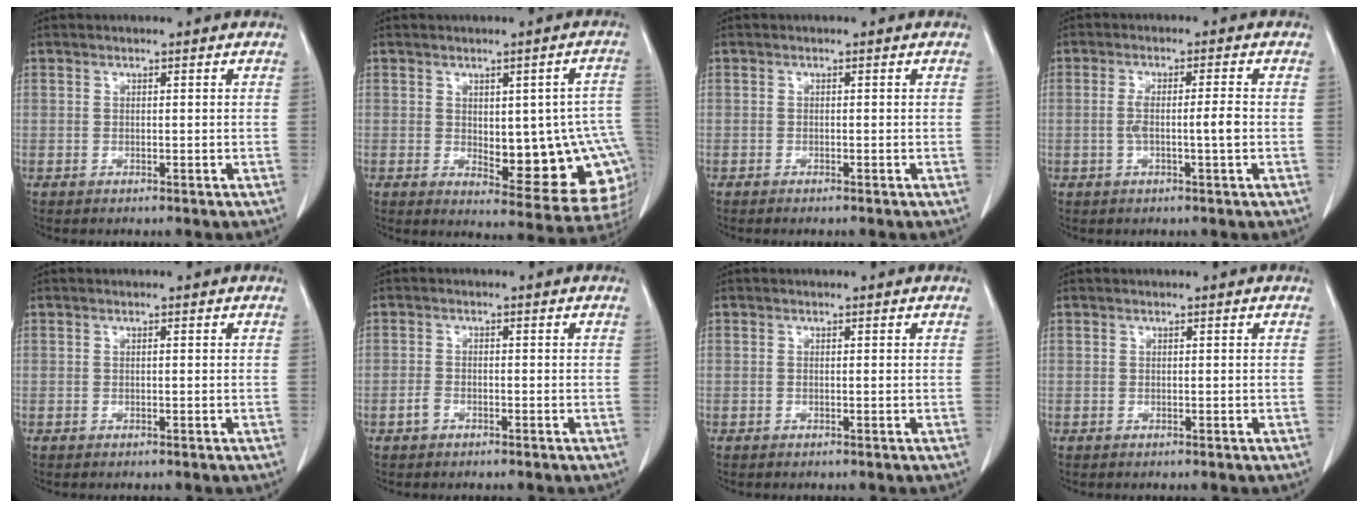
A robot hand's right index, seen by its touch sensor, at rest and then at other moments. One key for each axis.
{"total": 15.7, "fx": -1.6, "fy": 5.9, "fz": 14.4, "tx": -0.125, "ty": 0.013, "tz": 0.000}
{"total": 0.9, "fx": -0.8, "fy": 0.1, "fz": 0.5, "tx": -0.008, "ty": -0.002, "tz": -0.009}
{"total": 4.1, "fx": -0.7, "fy": 0.0, "fz": 4.0, "tx": -0.081, "ty": 0.005, "tz": -0.010}
{"total": 0.0}
{"total": 1.4, "fx": -0.9, "fy": 0.9, "fz": 0.7, "tx": -0.016, "ty": 0.004, "tz": -0.016}
{"total": 0.0}
{"total": 0.0}